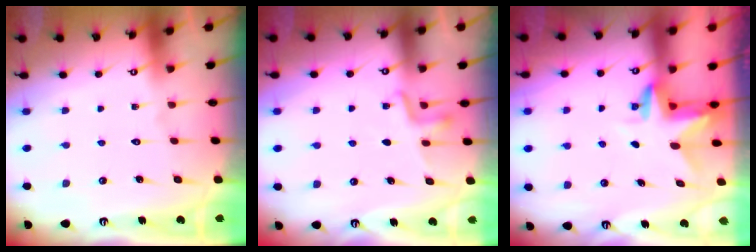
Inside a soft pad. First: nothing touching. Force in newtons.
{"total": 3.0, "press": 2.9, "slide": 0.8}
{"total": 2.9, "press": 2.9, "slide": 0.2}